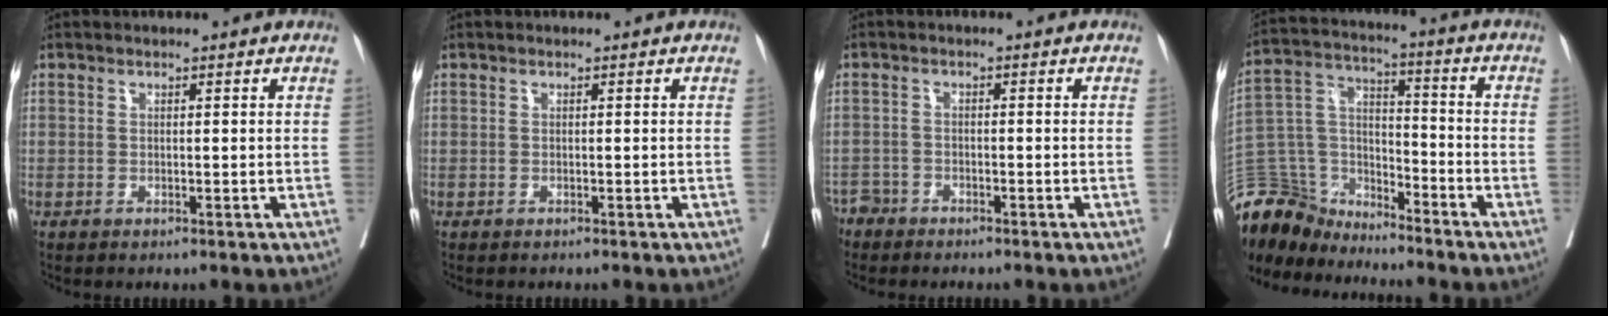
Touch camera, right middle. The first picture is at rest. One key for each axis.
{"total": 0.0}
{"total": 2.8, "fx": -2.6, "fy": 1.0, "fz": -0.2, "tx": 0.005, "ty": -0.001, "tz": -0.053}
{"total": 13.1, "fx": -12.3, "fy": 4.2, "fz": 1.2, "tx": -0.028, "ty": 0.043, "tz": -0.234}